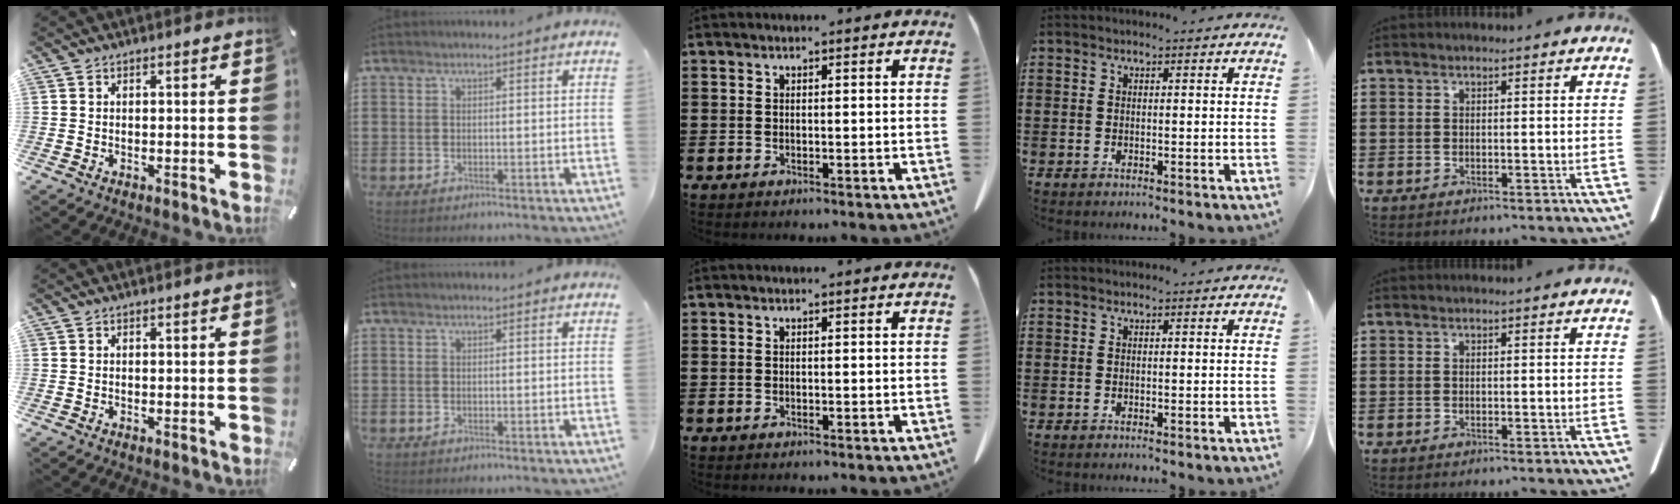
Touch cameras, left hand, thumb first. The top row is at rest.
{}